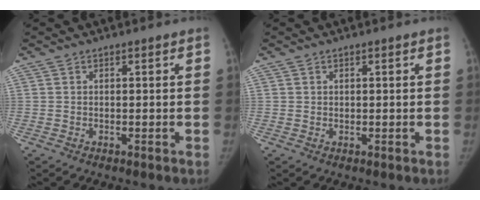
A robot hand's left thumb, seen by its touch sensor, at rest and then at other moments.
{"total": 0.6, "force": [0.2, 0.5, 0.1], "torque": [0.006, 0.000, 0.002]}